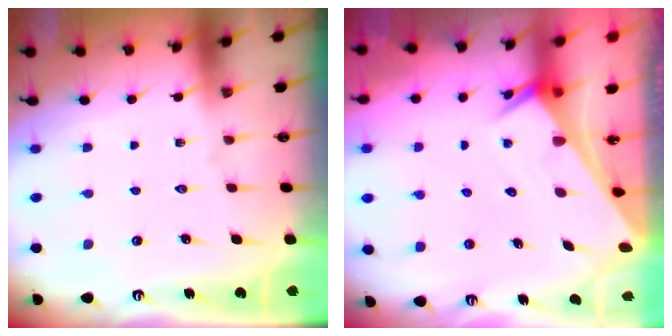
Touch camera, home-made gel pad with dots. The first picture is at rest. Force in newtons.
{"total": 2.6, "press": 2.6, "slide": 0.1}